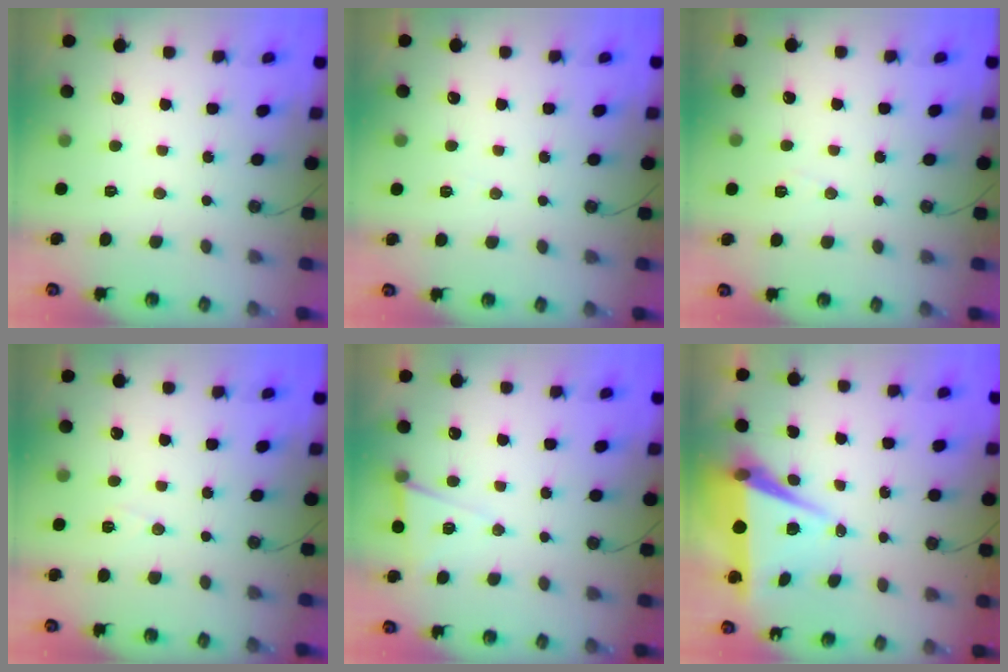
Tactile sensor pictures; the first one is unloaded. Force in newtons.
{"total": 5.3, "press": 2.9, "slide": 4.4}
{"total": 5.3, "press": 4.8, "slide": 2.2}
{"total": 5.6, "press": 4.0, "slide": 3.9}
{"total": 7.7, "press": 6.0, "slide": 4.8}
{"total": 7.2, "press": 5.8, "slide": 4.3}